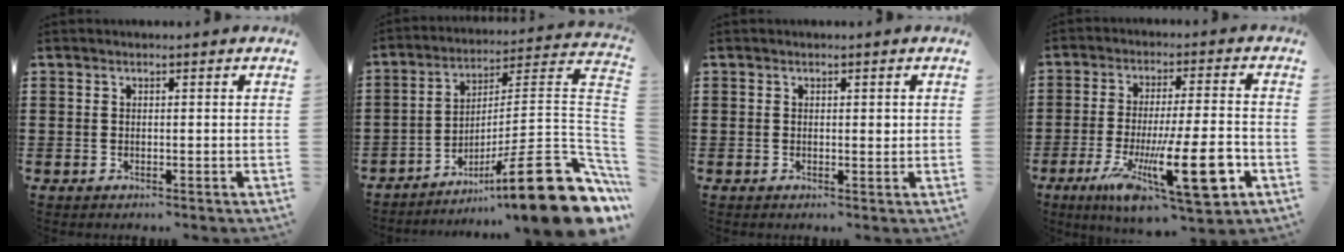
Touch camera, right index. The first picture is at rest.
{"total": 16.8, "force": [-9.0, 2.4, 14.0], "torque": [-0.199, 0.009, -0.153]}
{"total": 0.9, "force": [0.3, 0.5, 0.7], "torque": [-0.007, 0.000, 0.002]}
{"total": 18.9, "force": [-6.5, 5.6, 16.8], "torque": [-0.279, -0.006, -0.090]}